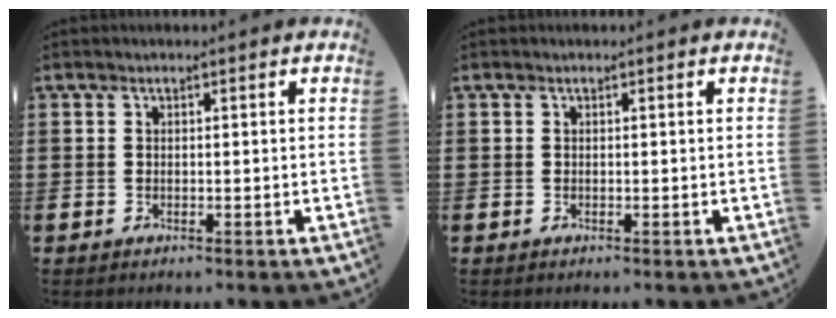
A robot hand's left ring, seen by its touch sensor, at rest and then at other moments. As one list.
[{"total": 0.0}]